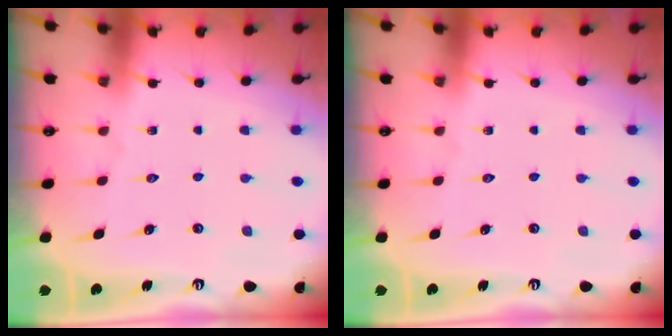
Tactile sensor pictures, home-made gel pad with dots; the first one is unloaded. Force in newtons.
{"total": 0.0}